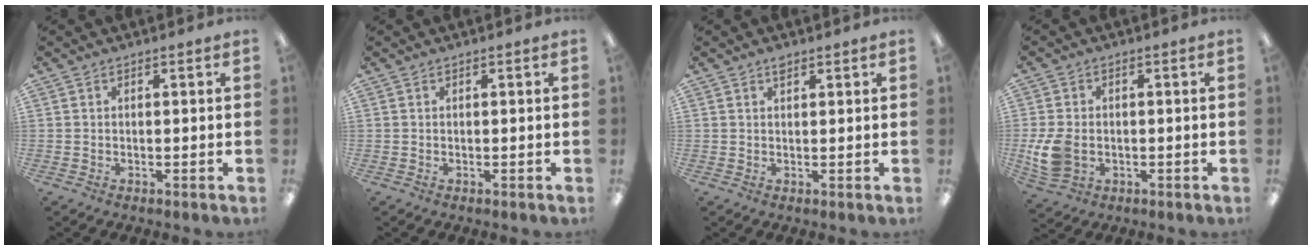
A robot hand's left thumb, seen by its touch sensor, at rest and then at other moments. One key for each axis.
{"total": 0.0}
{"total": 0.9, "fx": 0.8, "fy": 0.5, "fz": 0.3, "tx": 0.001, "ty": -0.003, "tz": 0.013}
{"total": 8.5, "fx": -1.3, "fy": 6.4, "fz": 5.4, "tx": -0.117, "ty": 0.004, "tz": -0.022}